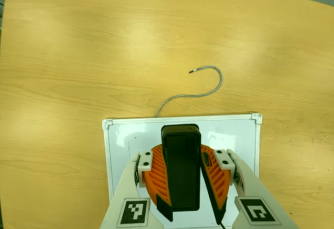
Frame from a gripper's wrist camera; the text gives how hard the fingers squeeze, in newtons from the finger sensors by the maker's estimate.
{"total": 12.4, "left": 11.5, "right": 13.3}